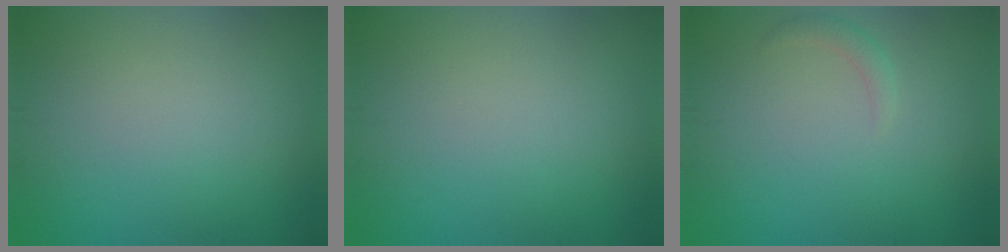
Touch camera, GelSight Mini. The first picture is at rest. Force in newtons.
{"total": 0.0}
{"total": 1.2, "press": 1.2, "slide": 0.2}